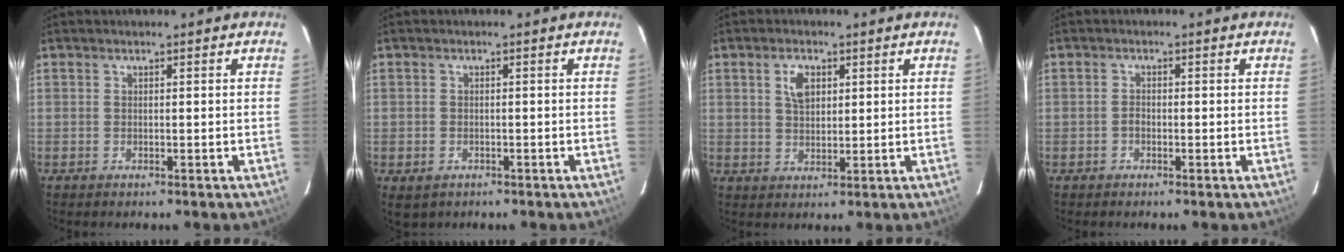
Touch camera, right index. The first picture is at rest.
{"total": 2.9, "force": [-1.3, 2.3, 1.2], "torque": [-0.025, -0.003, -0.014]}
{"total": 4.3, "force": [1.6, 2.7, 3.0], "torque": [-0.053, 0.008, 0.032]}
{"total": 1.1, "force": [-0.6, 0.8, 0.4], "torque": [-0.007, 0.003, -0.012]}